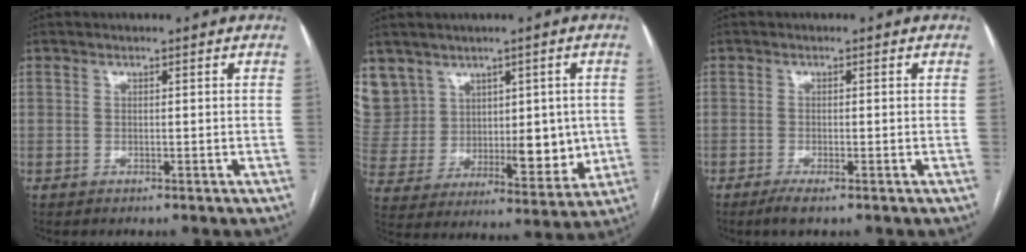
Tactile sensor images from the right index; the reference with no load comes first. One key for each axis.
{"total": 16.7, "fx": 7.0, "fy": 13.2, "fz": 7.5, "tx": -0.161, "ty": 0.054, "tz": 0.172}
{"total": 2.5, "fx": -1.6, "fy": 0.1, "fz": 1.9, "tx": -0.036, "ty": -0.007, "tz": -0.031}